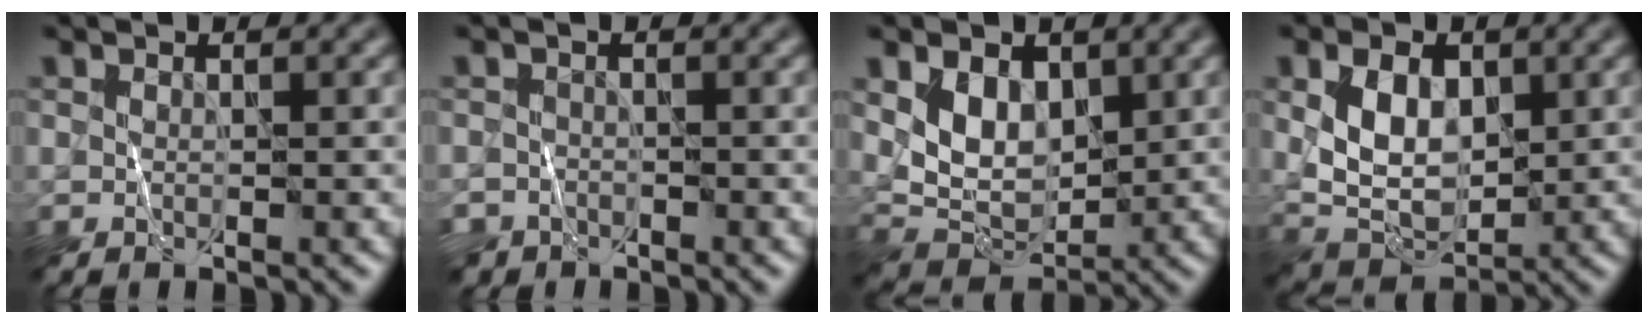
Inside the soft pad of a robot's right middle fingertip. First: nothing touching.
{"total": 2.2, "force": [-1.8, 1.3, -0.1], "torque": [0.012, 0.003, -0.033]}
{"total": 4.9, "force": [1.4, 3.4, 3.2], "torque": [-0.065, -0.012, 0.031]}
{"total": 6.2, "force": [0.9, 4.1, 4.5], "torque": [-0.090, -0.004, 0.020]}